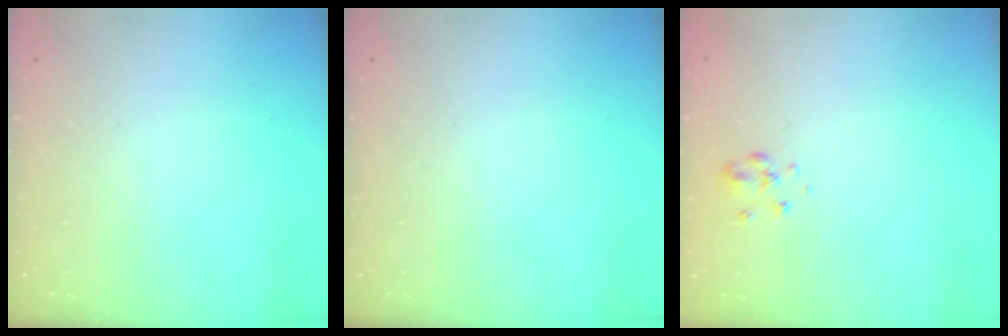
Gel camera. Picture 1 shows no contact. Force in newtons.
{"total": 0.0}
{"total": 3.2, "press": 3.0, "slide": 1.2}